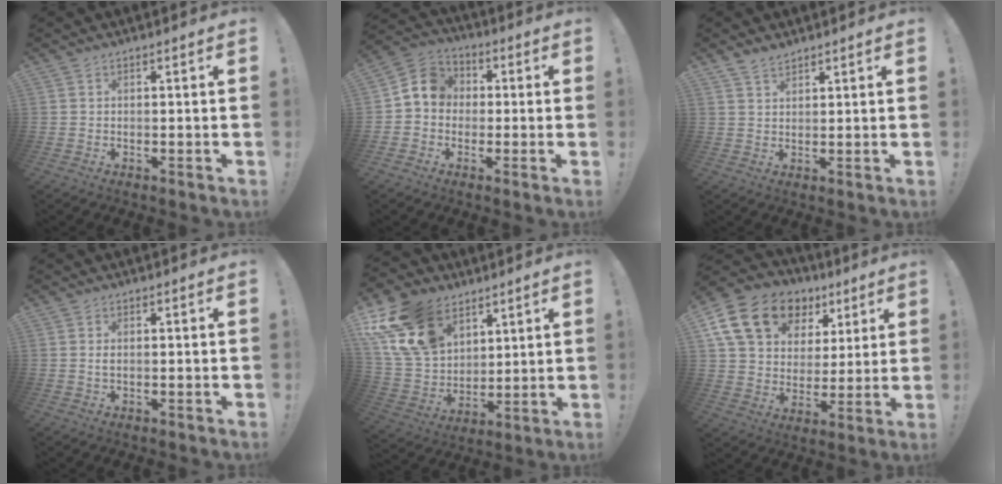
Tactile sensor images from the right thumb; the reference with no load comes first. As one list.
[{"total": 9.0, "force": [0.5, 7.9, 4.3], "torque": [-0.053, 0.018, 0.016]}, {"total": 3.4, "force": [3.0, 1.2, 1.0], "torque": [-0.015, -0.020, 0.056]}, {"total": 1.0, "force": [0.2, 0.5, 0.8], "torque": [-0.011, 0.000, 0.002]}, {"total": 20.1, "force": [11.2, 13.7, 9.5], "torque": [-0.190, -0.056, 0.222]}, {"total": 19.7, "force": [9.9, 13.7, 10.1], "torque": [-0.161, -0.043, 0.193]}]